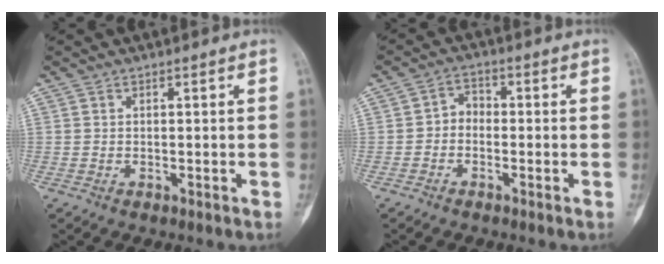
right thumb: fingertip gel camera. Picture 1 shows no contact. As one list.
[{"total": 3.1, "force": [-0.9, 2.4, 1.8], "torque": [-0.013, 0.019, -0.030]}]